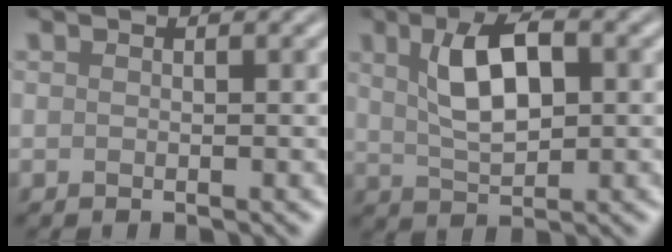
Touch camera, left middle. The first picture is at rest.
{"total": 5.7, "force": [1.5, 2.6, 4.9], "torque": [-0.092, 0.008, 0.026]}